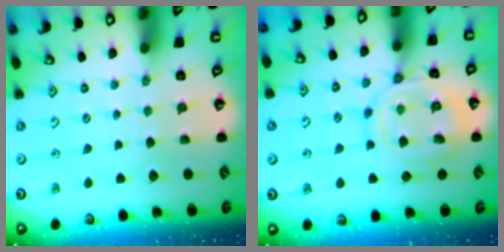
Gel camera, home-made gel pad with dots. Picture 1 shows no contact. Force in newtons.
{"total": 12.3, "press": 12.3, "slide": 1.1}